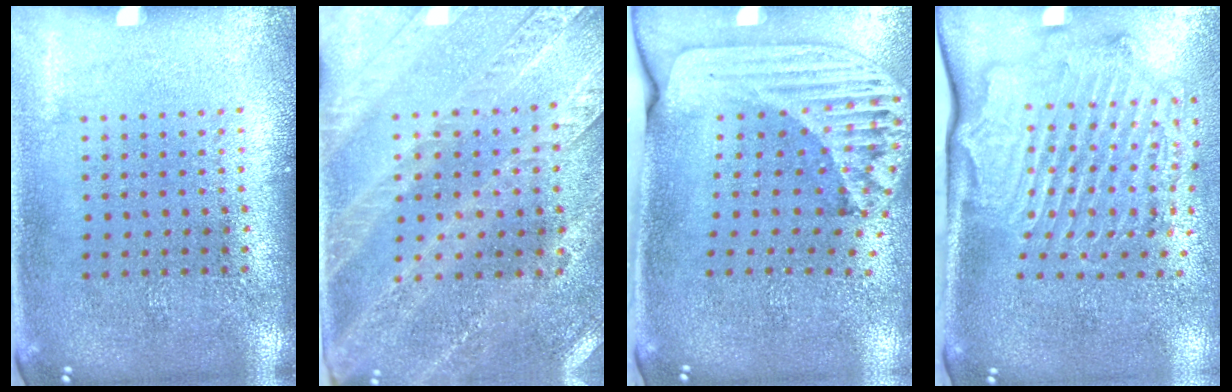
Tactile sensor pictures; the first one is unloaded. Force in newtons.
{"total": 2.7, "press": 2.5, "slide": 1.0}
{"total": 2.4, "press": 1.7, "slide": 1.7}
{"total": 2.3, "press": 2.1, "slide": 0.7}